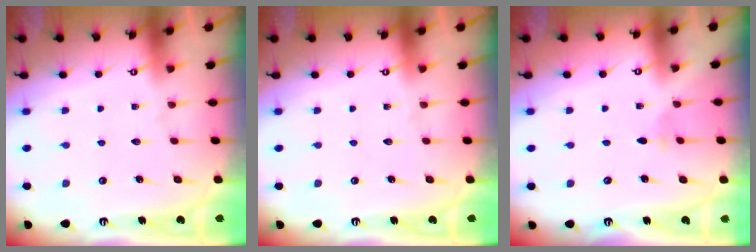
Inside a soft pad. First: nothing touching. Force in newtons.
{"total": 0.0}
{"total": 1.6, "press": 1.6, "slide": 0.4}